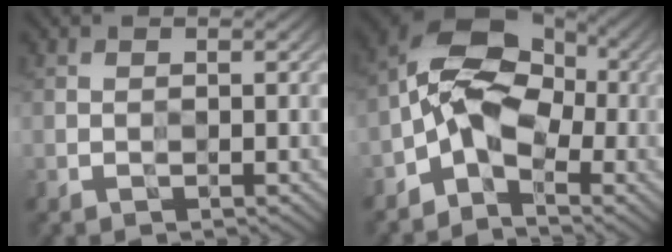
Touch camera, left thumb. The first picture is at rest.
{"total": 8.4, "force": [-2.8, 5.2, 6.0], "torque": [-0.109, 0.013, -0.077]}